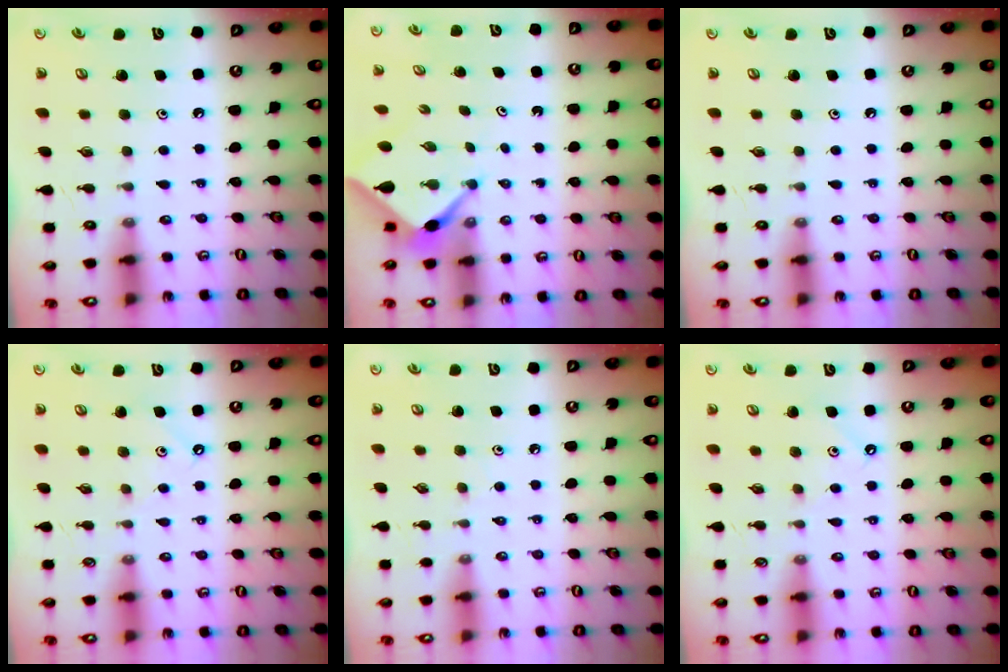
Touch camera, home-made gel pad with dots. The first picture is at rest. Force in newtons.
{"total": 2.2, "press": 2.2, "slide": 0.3}
{"total": 0.0}
{"total": 3.0, "press": 3.0, "slide": 0.4}
{"total": 2.1, "press": 2.1, "slide": 0.4}
{"total": 3.0, "press": 3.0, "slide": 0.4}